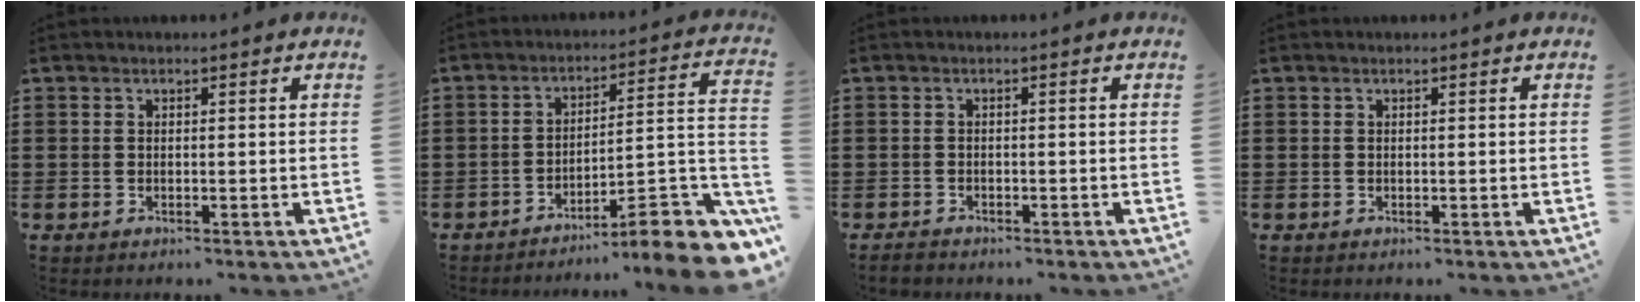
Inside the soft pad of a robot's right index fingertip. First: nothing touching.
{"total": 8.0, "force": [-5.9, 0.9, 5.3], "torque": [-0.069, -0.007, -0.115]}
{"total": 1.3, "force": [-1.2, 0.3, 0.2], "torque": [-0.006, 0.000, -0.025]}
{"total": 0.0}